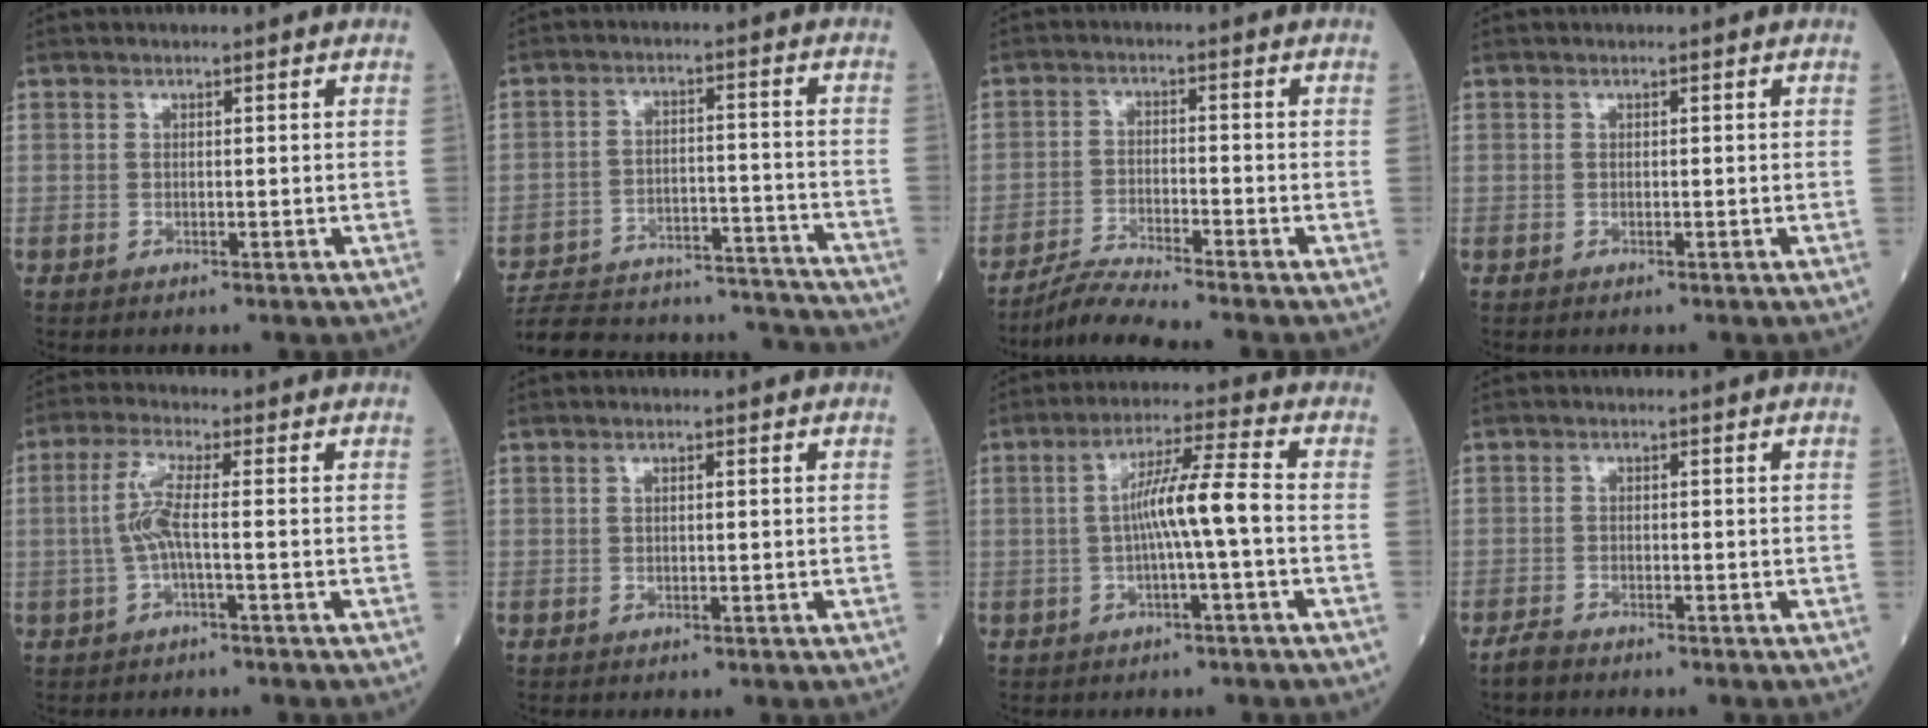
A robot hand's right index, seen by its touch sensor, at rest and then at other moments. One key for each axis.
{"total": 26.3, "fx": -25.1, "fy": 3.5, "fz": 7.0, "tx": -0.105, "ty": -0.004, "tz": -0.341}
{"total": 5.5, "fx": -5.1, "fy": -1.5, "fz": 1.4, "tx": -0.031, "ty": -0.023, "tz": -0.099}
{"total": 0.0}
{"total": 4.8, "fx": -0.5, "fy": 0.2, "fz": 4.8, "tx": -0.107, "ty": 0.009, "tz": -0.012}
{"total": 0.6, "fx": 0.1, "fy": 0.2, "fz": 0.5, "tx": -0.011, "ty": 0.002, "tz": 0.001}
{"total": 7.3, "fx": -0.9, "fy": -0.5, "fz": 7.2, "tx": -0.130, "ty": 0.013, "tz": -0.018}
{"total": 1.9, "fx": -1.8, "fy": 0.2, "fz": 0.4, "tx": -0.015, "ty": -0.004, "tz": -0.034}